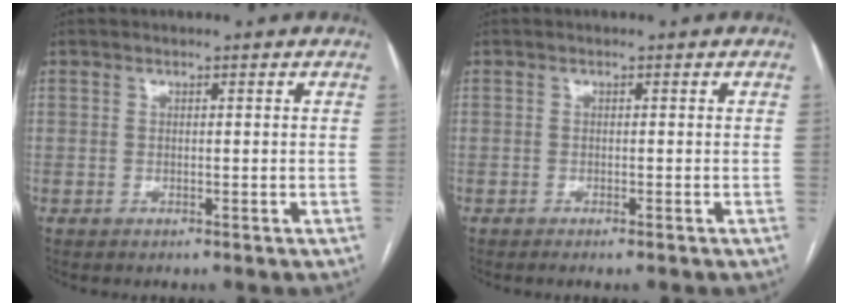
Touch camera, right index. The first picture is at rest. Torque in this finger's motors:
{"motor_torque": [0.02, 0.09, 0.09, 0.01]}